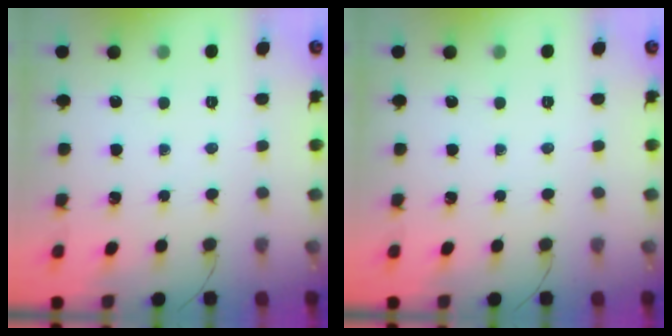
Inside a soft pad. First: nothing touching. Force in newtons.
{"total": 0.0}